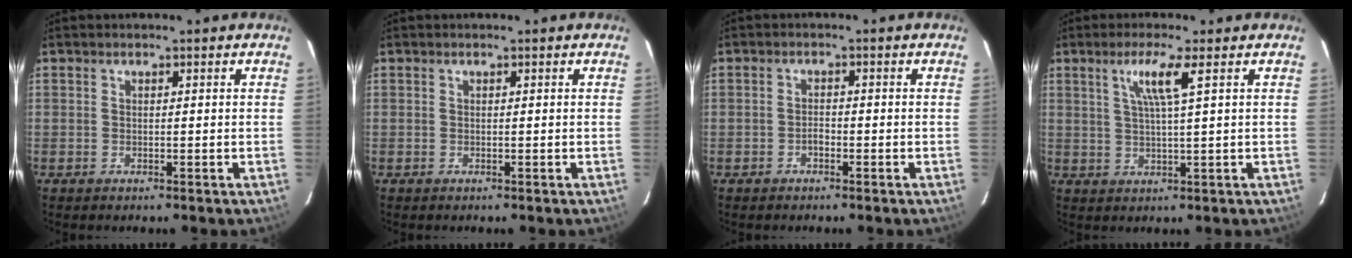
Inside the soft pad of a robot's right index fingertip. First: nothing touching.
{"total": 0.0}
{"total": 1.2, "force": [-0.8, 0.7, 0.6], "torque": [-0.011, 0.004, -0.014]}
{"total": 4.9, "force": [2.2, -0.6, 4.4], "torque": [-0.081, 0.000, 0.041]}